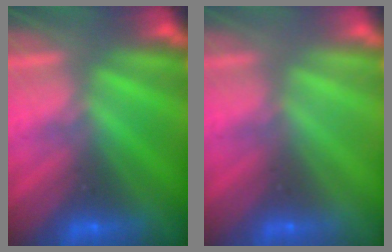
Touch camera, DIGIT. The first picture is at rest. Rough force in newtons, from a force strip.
{"total": 3.0}